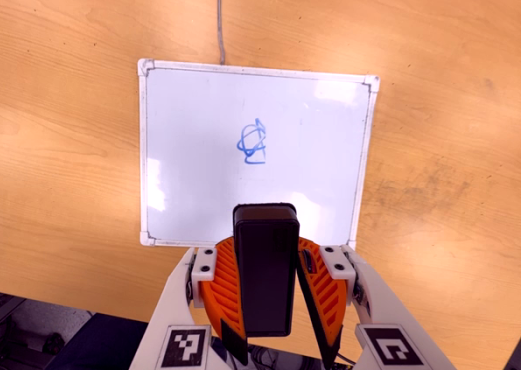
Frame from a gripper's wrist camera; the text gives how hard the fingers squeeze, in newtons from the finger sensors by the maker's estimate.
{"total": 8.4, "left": 8.2, "right": 8.5}